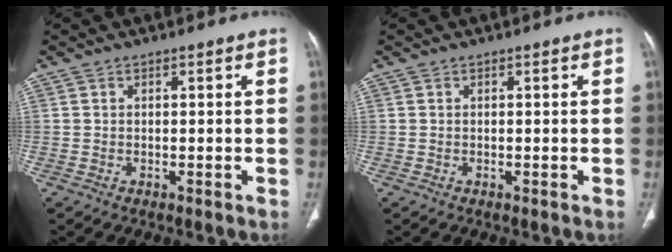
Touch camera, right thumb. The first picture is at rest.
{"total": 0.0}